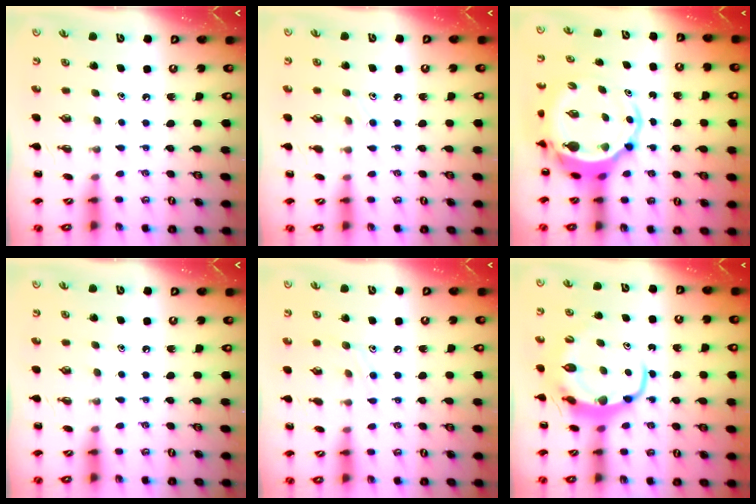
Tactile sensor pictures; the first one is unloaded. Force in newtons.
{"total": 6.2, "press": 5.9, "slide": 2.0}
{"total": 5.7, "press": 5.5, "slide": 1.3}
{"total": 0.0}
{"total": 6.1, "press": 5.8, "slide": 1.8}
{"total": 7.7, "press": 7.6, "slide": 1.2}